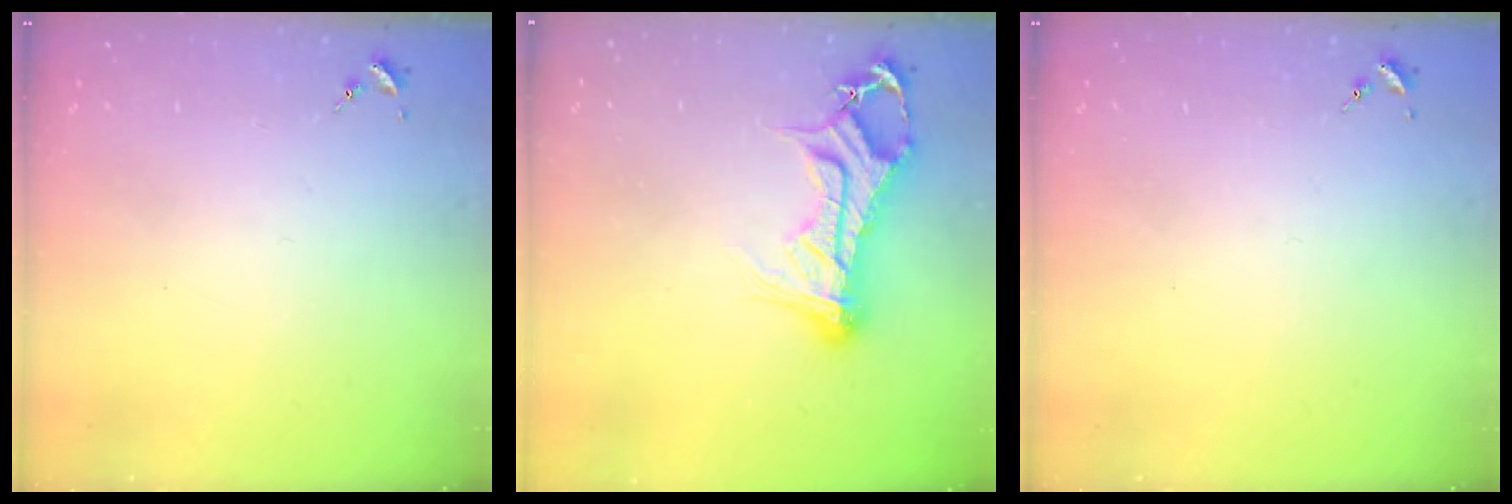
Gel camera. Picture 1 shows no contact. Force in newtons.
{"total": 14.3, "press": 14.2, "slide": 1.4}
{"total": 0.0}